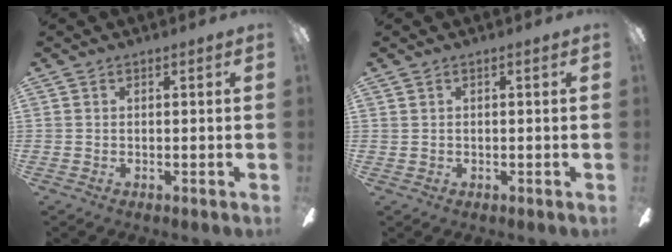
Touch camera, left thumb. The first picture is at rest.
{"total": 0.5, "force": [0.0, 0.5, -0.2], "torque": [0.003, 0.005, -0.002]}